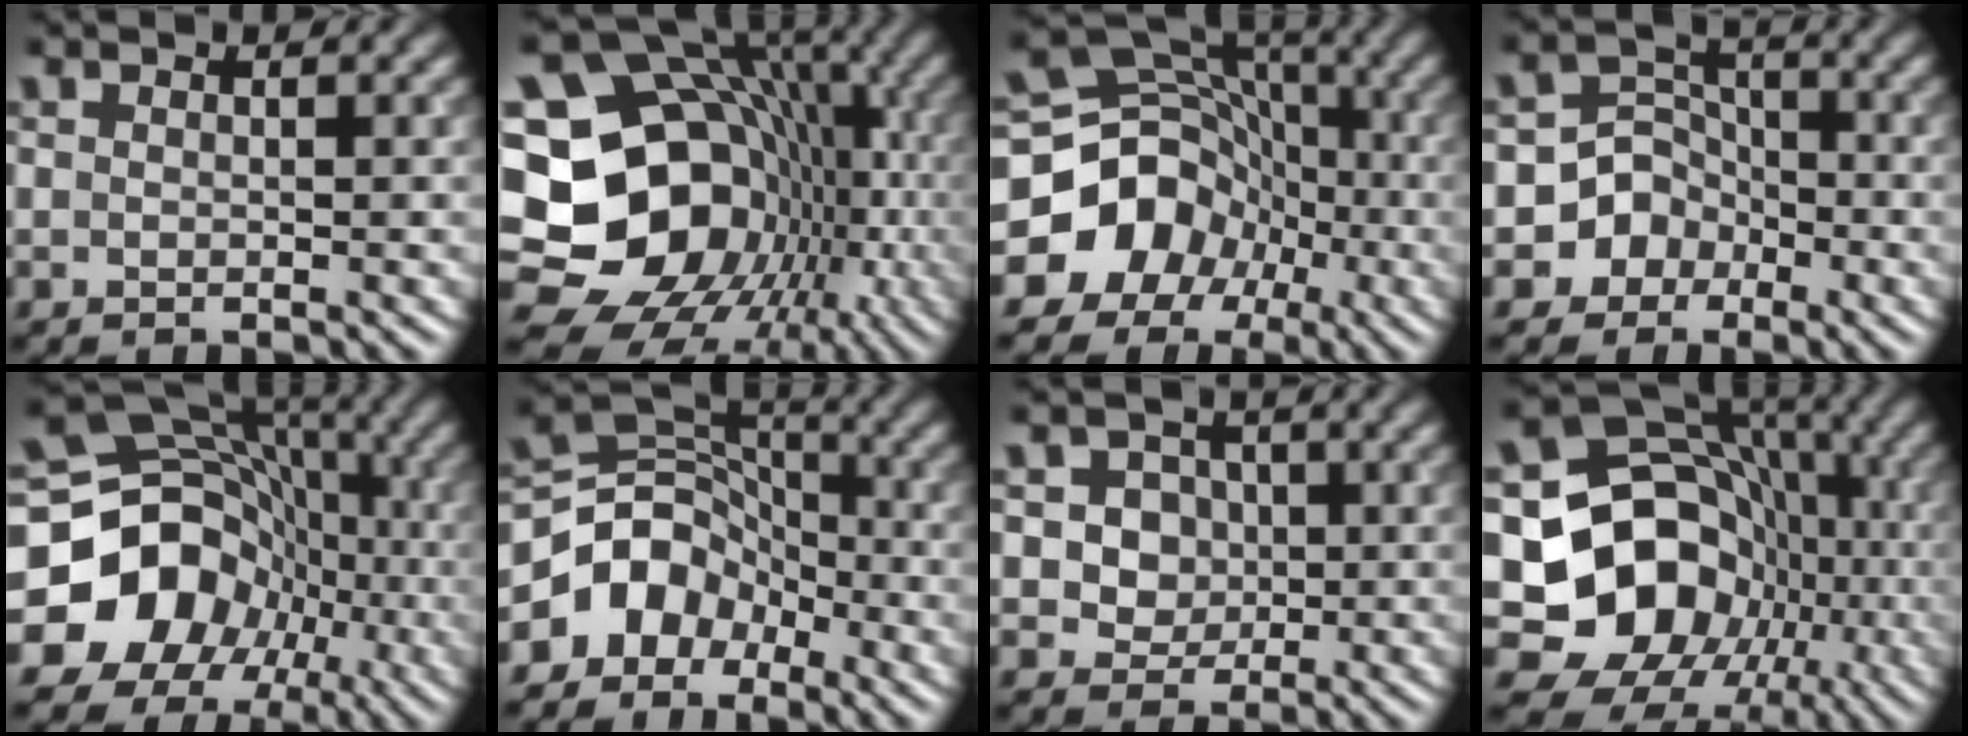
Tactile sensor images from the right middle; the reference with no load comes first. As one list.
[{"total": 20.7, "force": [-3.6, 17.8, 9.9], "torque": [-0.141, 0.023, -0.076]}, {"total": 12.9, "force": [-4.8, 11.4, 3.8], "torque": [-0.069, -0.013, -0.105]}, {"total": 6.5, "force": [-3.3, 5.6, 0.4], "torque": [0.020, 0.004, -0.078]}, {"total": 17.2, "force": [-5.5, 14.9, 6.5], "torque": [-0.137, -0.009, -0.105]}, {"total": 6.2, "force": [-3.1, 4.9, 2.2], "torque": [-0.030, 0.010, -0.072]}, {"total": 4.7, "force": [1.1, 4.1, 2.1], "torque": [-0.022, 0.013, 0.011]}, {"total": 15.2, "force": [-3.8, 12.8, 7.1], "torque": [-0.122, -0.004, -0.078]}]